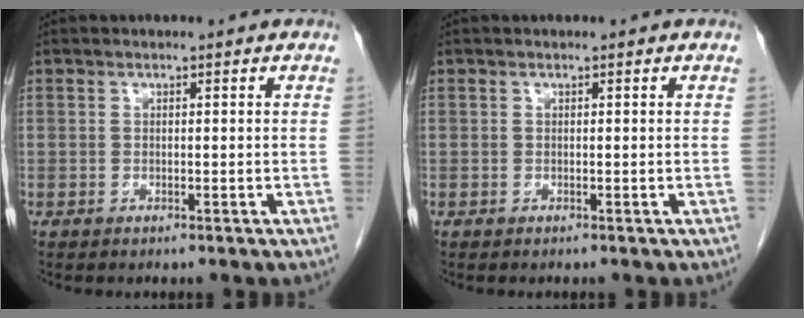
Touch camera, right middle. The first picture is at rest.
{"total": 0.0}